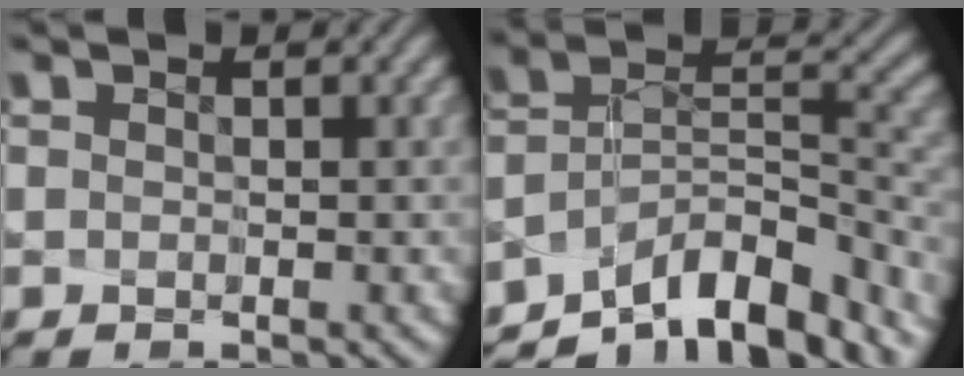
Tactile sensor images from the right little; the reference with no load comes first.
{"total": 10.7, "force": [-9.2, 2.4, 4.9], "torque": [-0.058, -0.006, -0.154]}